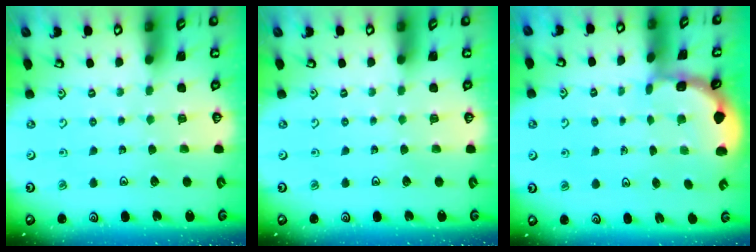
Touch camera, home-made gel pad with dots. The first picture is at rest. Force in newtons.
{"total": 0.0}
{"total": 1.3, "press": 1.3, "slide": 0.1}